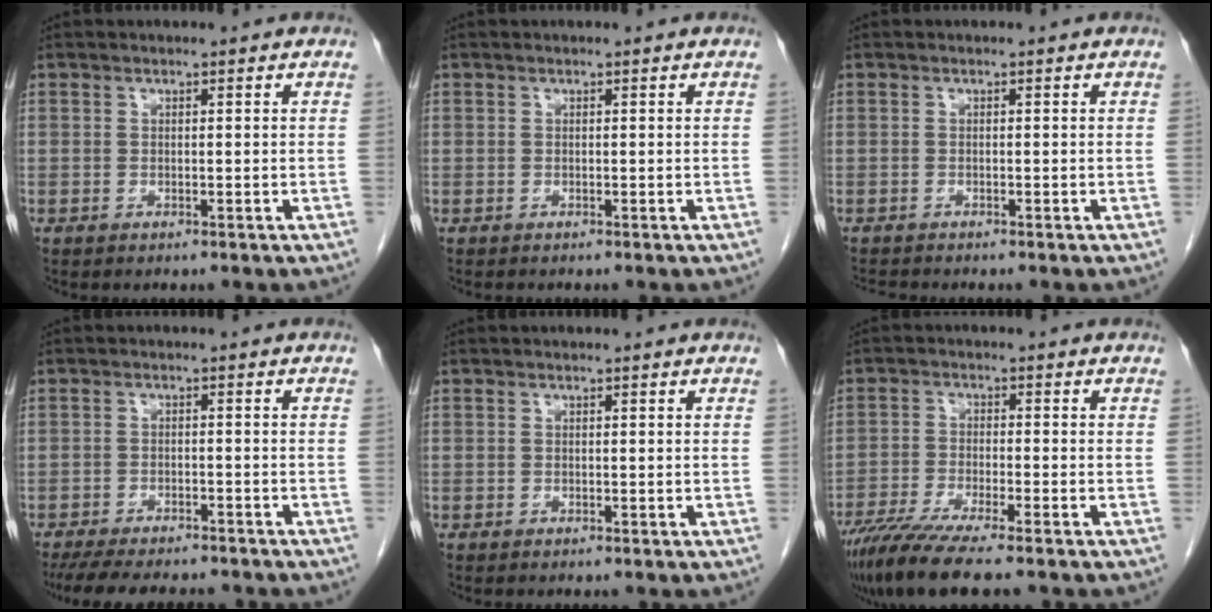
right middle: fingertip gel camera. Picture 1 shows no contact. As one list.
[{"total": 0.0}, {"total": 1.1, "force": [-1.1, -0.2, 0.0], "torque": [-0.004, -0.006, -0.020]}, {"total": 13.3, "force": [-11.7, 3.0, 5.6], "torque": [-0.100, -0.011, -0.158]}, {"total": 0.0}, {"total": 9.7, "force": [-7.7, 0.2, 5.9], "torque": [-0.099, -0.026, -0.129]}]